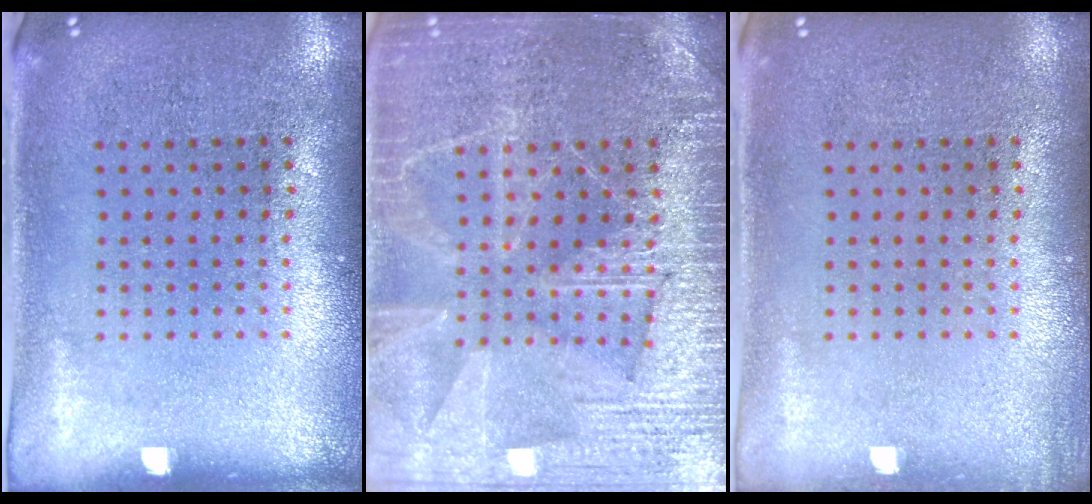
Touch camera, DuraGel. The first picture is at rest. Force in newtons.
{"total": 4.0, "press": 4.0, "slide": 0.6}
{"total": 0.7, "press": 0.7, "slide": 0.0}